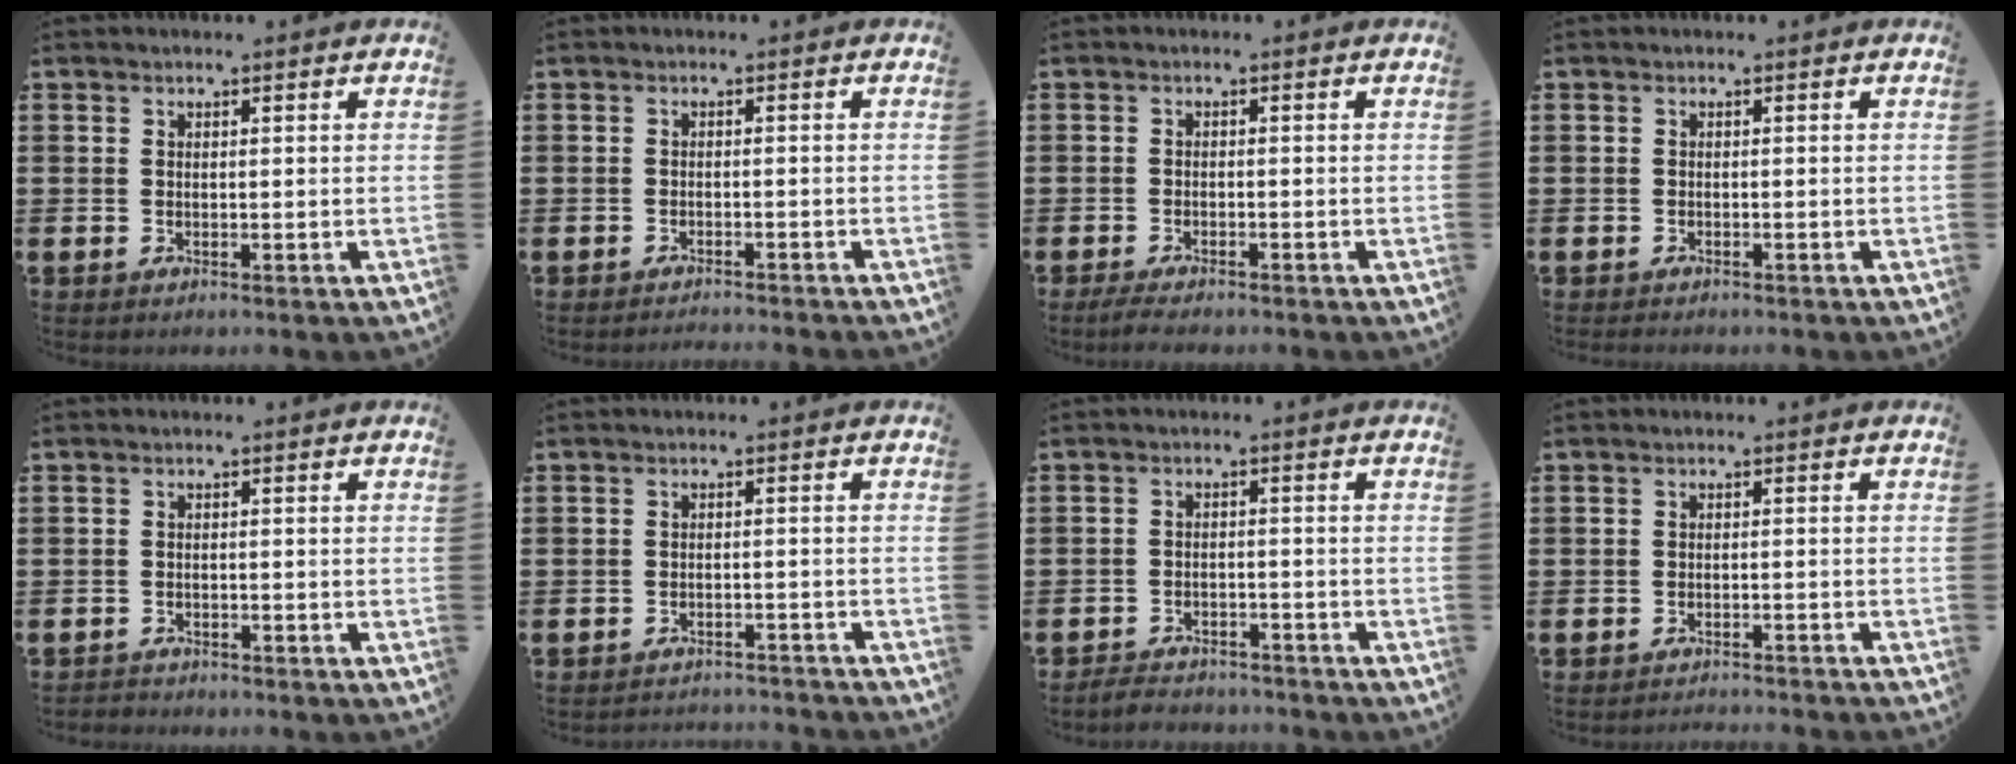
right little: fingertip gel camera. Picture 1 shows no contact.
{"total": 1.1, "force": [-1.1, -0.2, 0.0], "torque": [0.001, 0.001, -0.022]}
{"total": 1.6, "force": [-1.4, 0.1, 0.7], "torque": [-0.014, 0.002, -0.027]}
{"total": 0.5, "force": [-0.5, 0.0, 0.0], "torque": [-0.001, -0.002, -0.011]}
{"total": 0.9, "force": [-0.9, 0.1, -0.1], "torque": [0.001, 0.003, -0.020]}
{"total": 1.7, "force": [-1.7, -0.1, -0.1], "torque": [-0.004, 0.004, -0.037]}
{"total": 2.5, "force": [-2.5, 0.2, -0.2], "torque": [-0.005, 0.002, -0.054]}
{"total": 1.3, "force": [-1.2, -0.2, -0.1], "torque": [0.001, 0.003, -0.026]}